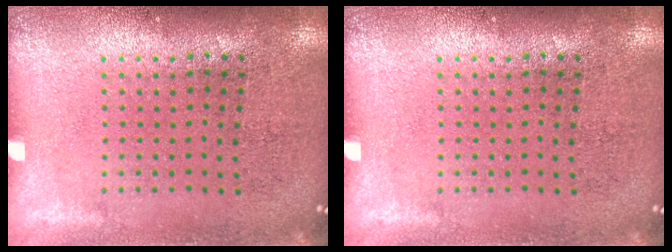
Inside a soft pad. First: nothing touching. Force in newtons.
{"total": 0.0}